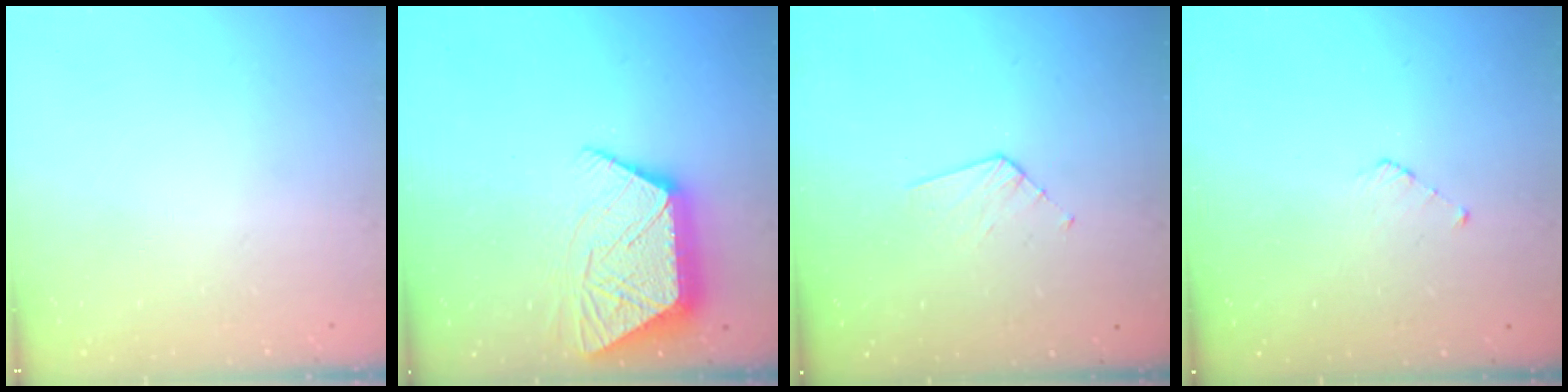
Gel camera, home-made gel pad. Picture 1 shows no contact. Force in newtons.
{"total": 13.3, "press": 13.3, "slide": 1.0}
{"total": 3.3, "press": 3.2, "slide": 0.2}
{"total": 3.9, "press": 3.9, "slide": 0.2}